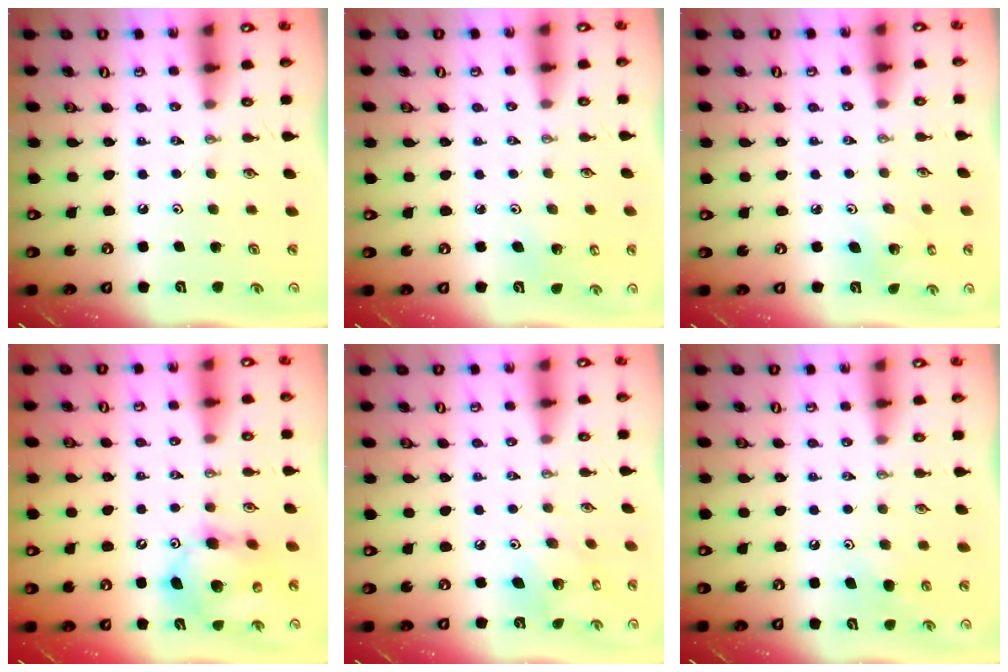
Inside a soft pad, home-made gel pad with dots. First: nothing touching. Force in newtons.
{"total": 5.0, "press": 4.6, "slide": 1.9}
{"total": 2.8, "press": 2.8, "slide": 0.2}
{"total": 13.8, "press": 13.6, "slide": 2.4}
{"total": 9.3, "press": 9.3, "slide": 0.2}
{"total": 6.4, "press": 6.4, "slide": 0.4}